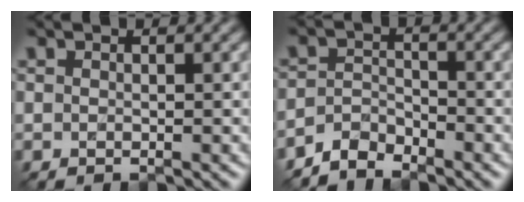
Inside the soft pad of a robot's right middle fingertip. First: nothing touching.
{"total": 2.6, "force": [-2.5, 0.8, 0.3], "torque": [-0.006, 0.010, -0.057]}